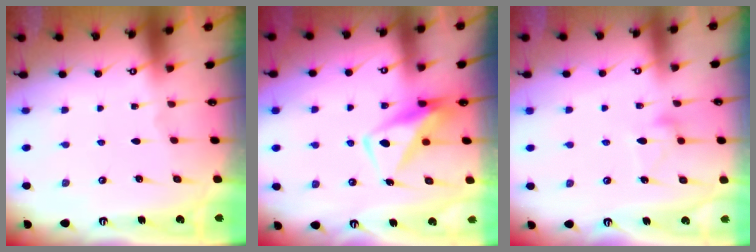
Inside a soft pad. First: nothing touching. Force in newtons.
{"total": 9.4, "press": 9.4, "slide": 0.9}
{"total": 11.0, "press": 11.0, "slide": 0.4}